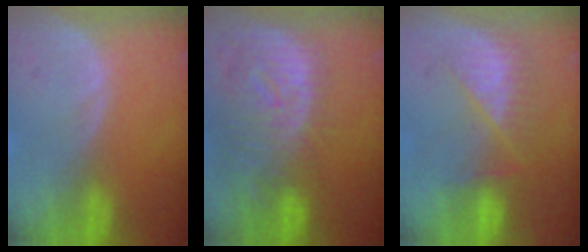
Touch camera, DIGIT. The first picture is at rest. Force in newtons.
{"total": 12.2, "press": 10.5, "slide": 6.2}
{"total": 7.5, "press": 6.8, "slide": 3.3}